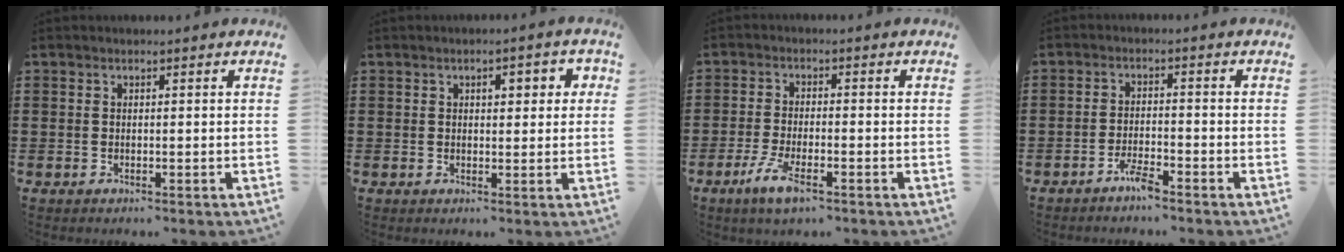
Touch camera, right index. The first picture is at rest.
{"total": 2.4, "force": [0.7, 1.3, 1.9], "torque": [-0.024, 0.003, 0.004]}
{"total": 4.9, "force": [-2.8, 1.0, 3.9], "torque": [-0.097, -0.015, -0.056]}
{"total": 2.9, "force": [-2.4, 0.3, 1.6], "torque": [-0.036, 0.003, -0.046]}